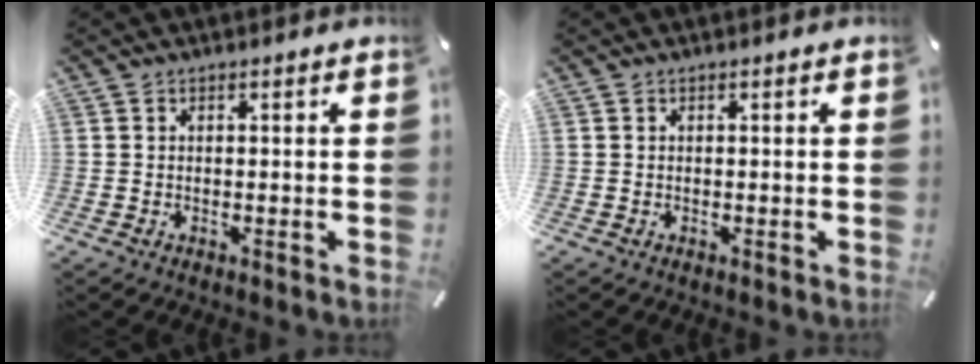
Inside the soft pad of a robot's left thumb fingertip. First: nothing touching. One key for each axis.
{"total": 0.0}